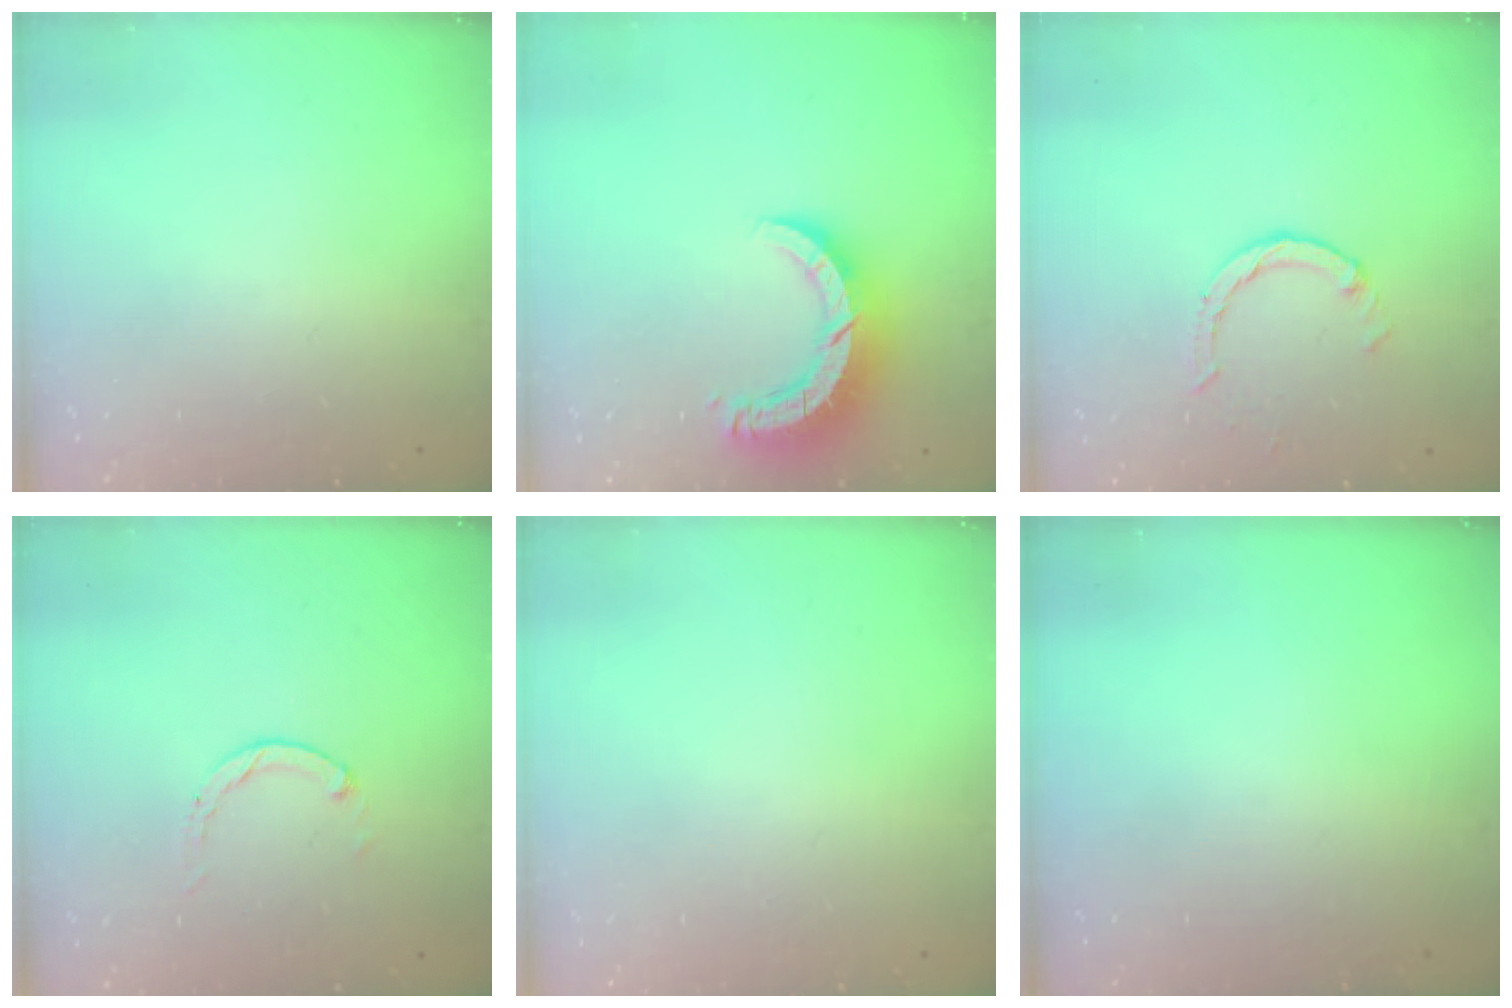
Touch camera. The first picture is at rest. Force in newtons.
{"total": 9.9, "press": 9.8, "slide": 1.0}
{"total": 1.4, "press": 1.4, "slide": 0.2}
{"total": 0.7, "press": 0.6, "slide": 0.2}
{"total": 2.6, "press": 2.6, "slide": 0.2}
{"total": 0.0}